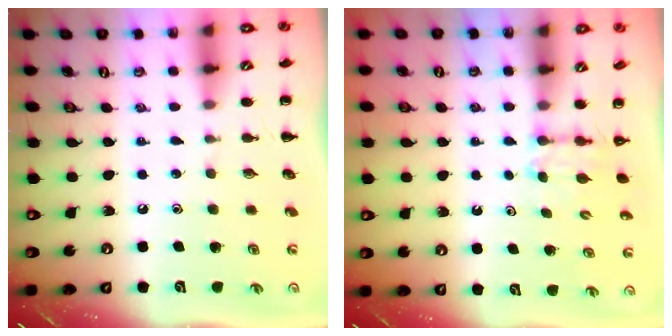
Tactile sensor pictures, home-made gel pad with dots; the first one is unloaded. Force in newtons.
{"total": 2.6, "press": 2.4, "slide": 1.0}